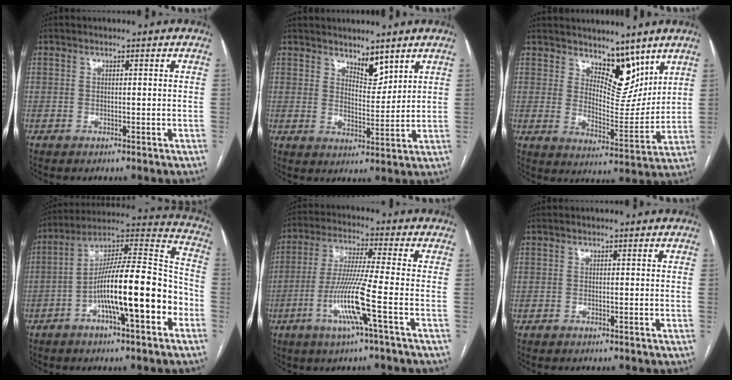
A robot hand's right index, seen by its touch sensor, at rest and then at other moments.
{"total": 4.4, "force": [3.5, 1.7, 2.1], "torque": [-0.033, -0.009, 0.066]}
{"total": 8.6, "force": [6.4, 3.9, 4.2], "torque": [-0.054, -0.010, 0.113]}
{"total": 18.1, "force": [-5.7, 2.8, 16.9], "torque": [-0.279, 0.020, -0.094]}
{"total": 10.5, "force": [-3.8, -1.3, 9.7], "torque": [-0.195, -0.014, -0.077]}
{"total": 0.0}